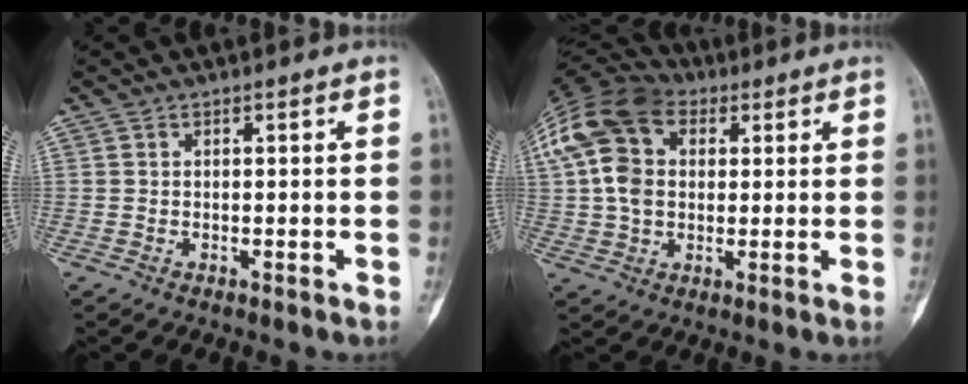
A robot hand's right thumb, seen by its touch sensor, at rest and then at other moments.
{"total": 15.4, "force": [4.0, 10.8, 10.3], "torque": [-0.199, 0.025, 0.067]}